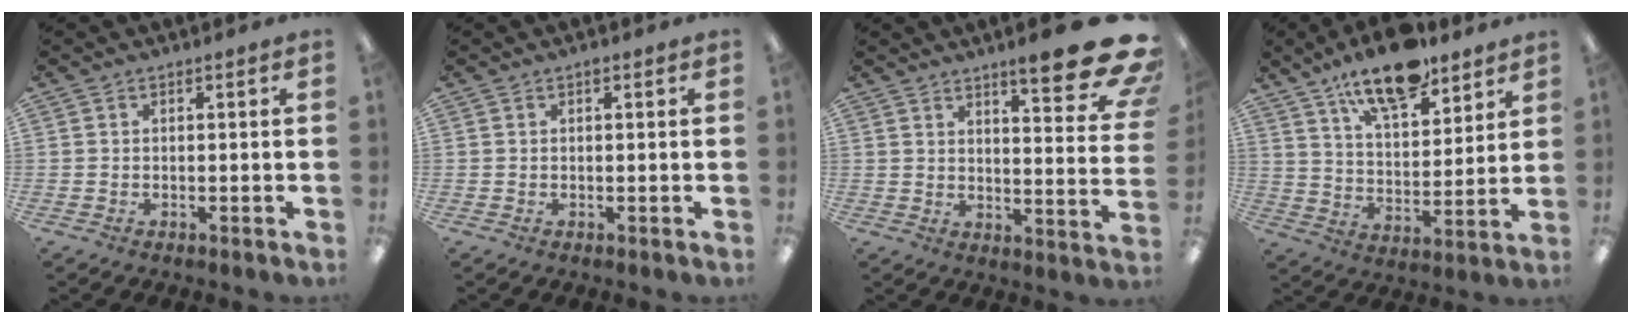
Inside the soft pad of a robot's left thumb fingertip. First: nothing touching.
{"total": 0.7, "force": [0.5, 0.2, 0.5], "torque": [-0.003, 0.001, 0.006]}
{"total": 15.7, "force": [10.9, 3.3, 10.8], "torque": [-0.142, -0.081, 0.174]}
{"total": 15.5, "force": [11.6, 6.0, 8.4], "torque": [-0.128, -0.060, 0.198]}